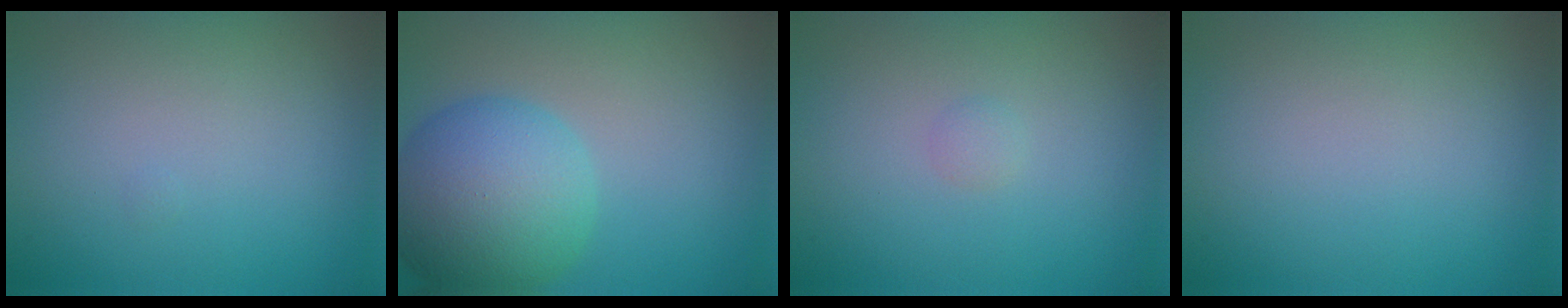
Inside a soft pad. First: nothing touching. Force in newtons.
{"total": 8.8, "press": 8.8, "slide": 0.3}
{"total": 0.6, "press": 0.6, "slide": 0.0}
{"total": 0.0}